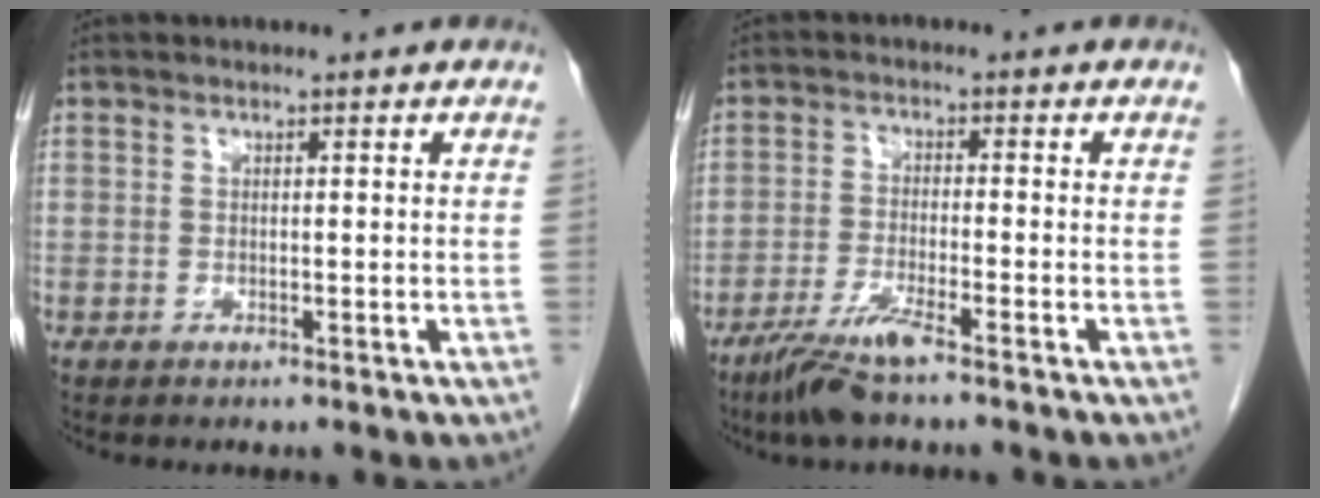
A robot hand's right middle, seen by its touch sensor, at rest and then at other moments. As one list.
[{"total": 6.0, "force": [-4.4, 0.0, 4.1], "torque": [-0.089, -0.018, -0.087]}]